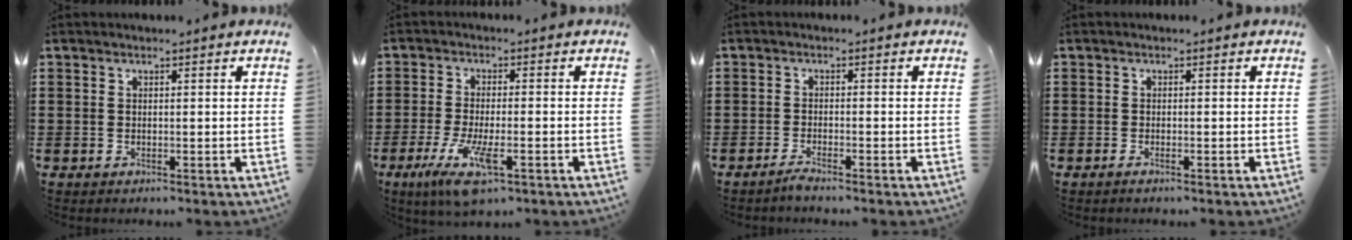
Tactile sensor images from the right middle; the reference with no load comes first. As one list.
[{"total": 7.8, "force": [-3.7, 2.2, 6.6], "torque": [-0.142, -0.017, -0.066]}, {"total": 1.6, "force": [-1.5, 0.0, 0.7], "torque": [-0.020, -0.004, -0.030]}, {"total": 0.6, "force": [-0.4, 0.1, 0.5], "torque": [-0.010, -0.003, -0.007]}]